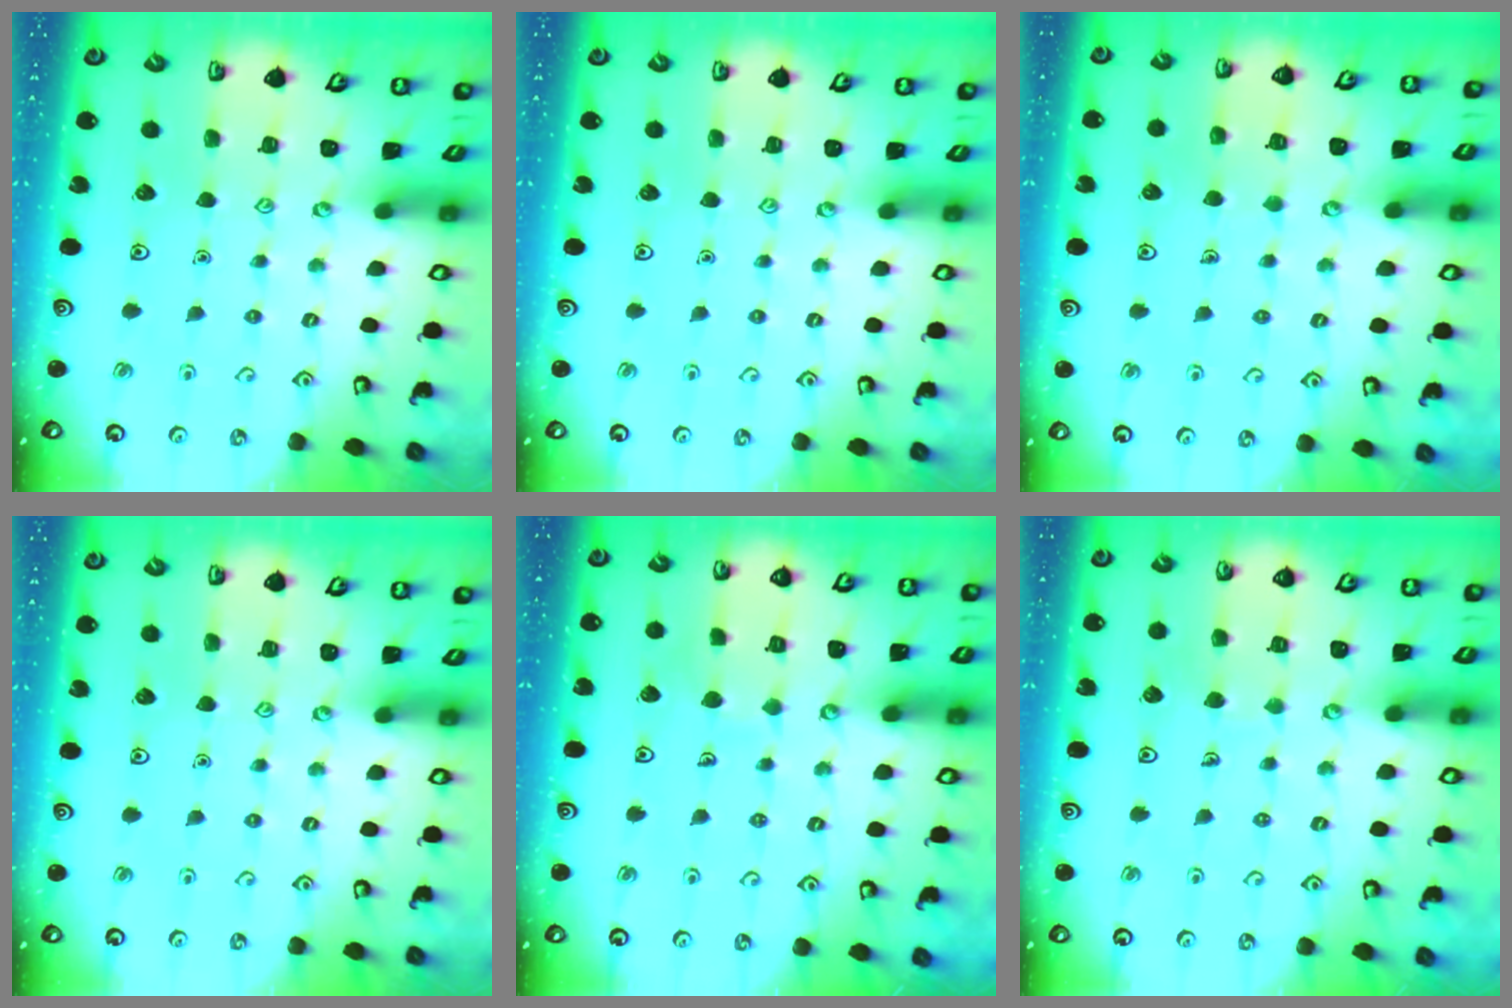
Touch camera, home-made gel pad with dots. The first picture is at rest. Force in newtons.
{"total": 0.0}
{"total": 3.9, "press": 3.9, "slide": 0.3}
{"total": 0.0}
{"total": 4.6, "press": 4.6, "slide": 0.3}
{"total": 3.4, "press": 3.4, "slide": 0.2}